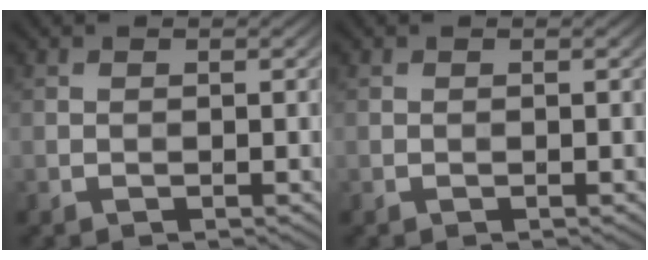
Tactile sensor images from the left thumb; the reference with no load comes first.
{"total": 0.0}